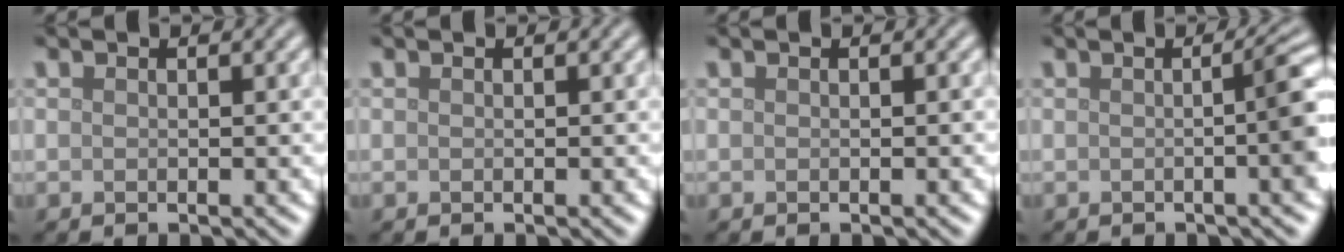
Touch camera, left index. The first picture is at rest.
{"total": 0.0}
{"total": 0.0}
{"total": 4.8, "force": [-0.1, 1.1, 4.6], "torque": [-0.048, 0.009, -0.005]}